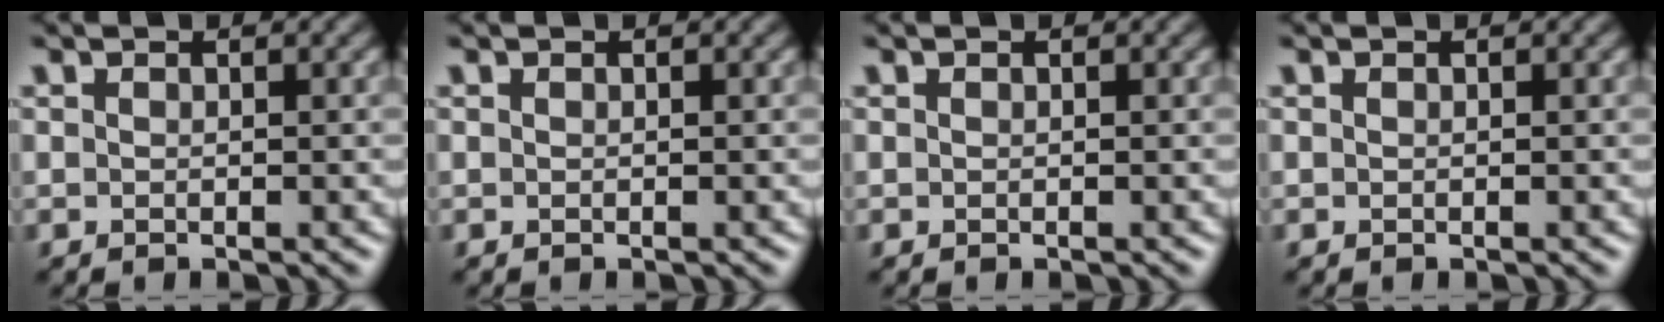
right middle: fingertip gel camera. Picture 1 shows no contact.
{"total": 0.0}
{"total": 0.0}
{"total": 0.0}